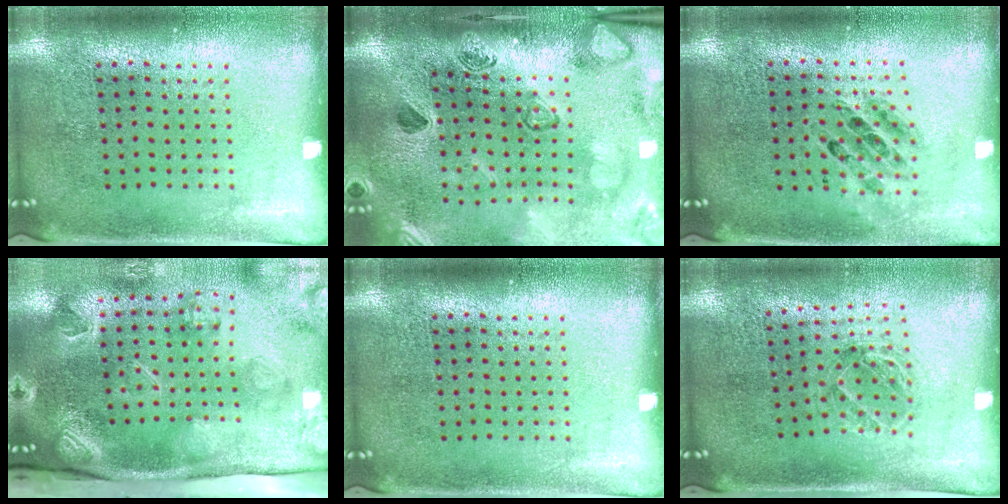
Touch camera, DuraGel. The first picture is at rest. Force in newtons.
{"total": 2.7, "press": 2.5, "slide": 1.0}
{"total": 0.7, "press": 0.7, "slide": 0.1}
{"total": 3.7, "press": 3.1, "slide": 2.1}
{"total": 0.0}
{"total": 1.1, "press": 1.1, "slide": 0.2}